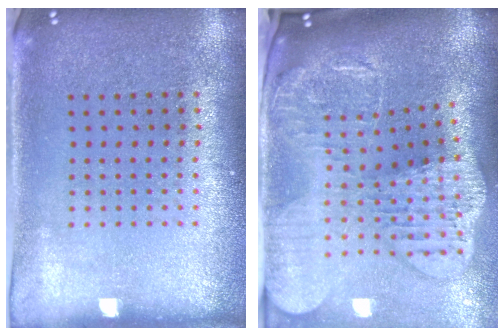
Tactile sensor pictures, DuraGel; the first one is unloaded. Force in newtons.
{"total": 4.0, "press": 3.1, "slide": 2.6}